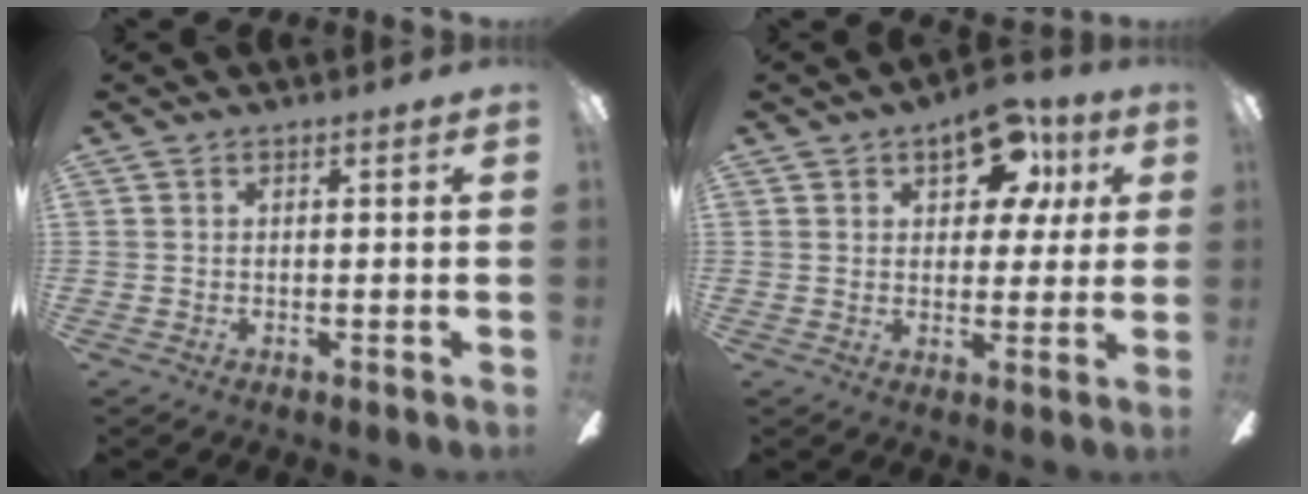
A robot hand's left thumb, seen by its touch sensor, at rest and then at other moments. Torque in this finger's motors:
{"motor_torque": [0.29, 0.19, 0.00, 0.01, 0.01]}